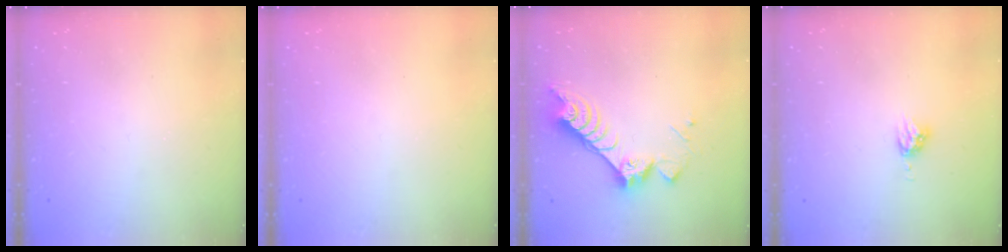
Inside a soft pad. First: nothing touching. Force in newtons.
{"total": 0.0}
{"total": 10.1, "press": 10.0, "slide": 1.0}
{"total": 4.8, "press": 4.7, "slide": 0.7}